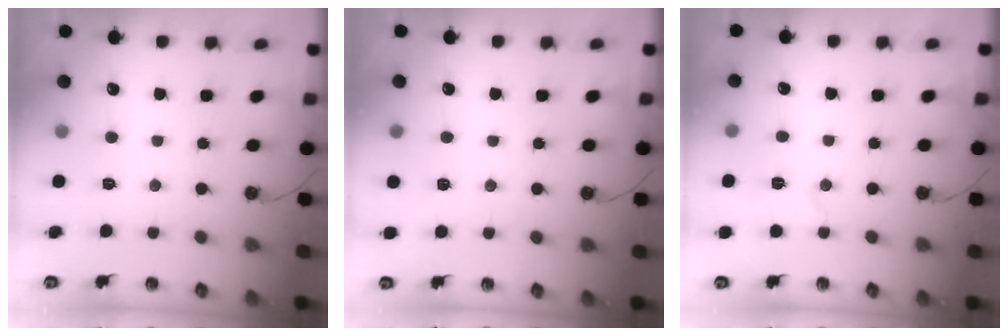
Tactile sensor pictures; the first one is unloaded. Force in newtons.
{"total": 3.0, "press": 2.4, "slide": 1.8}
{"total": 5.7, "press": 5.5, "slide": 1.3}